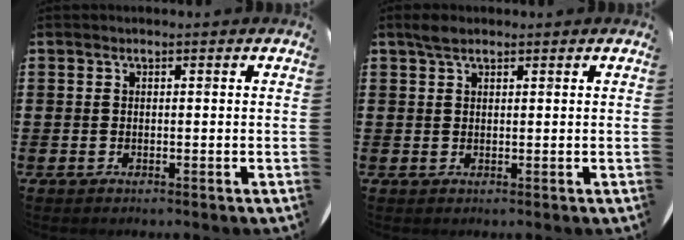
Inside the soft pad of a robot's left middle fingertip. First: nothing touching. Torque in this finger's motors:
{"motor_torque": [0.27, -0.16, -0.19, -0.05]}